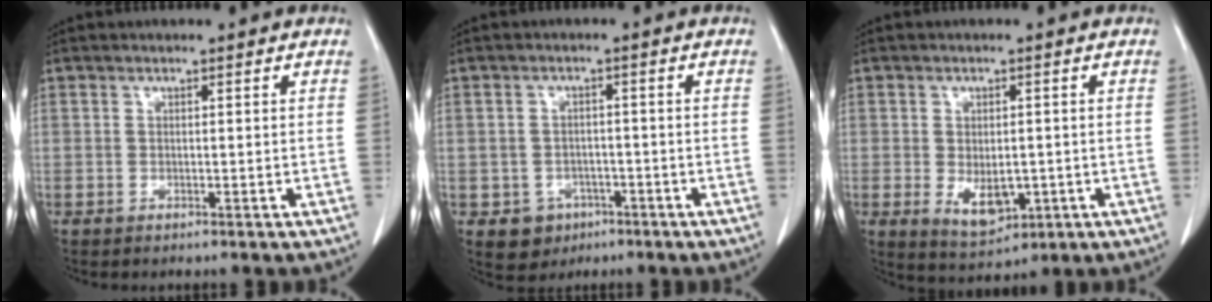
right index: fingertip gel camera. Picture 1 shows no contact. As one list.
[{"total": 5.1, "force": [-2.4, 4.3, 1.2], "torque": [-0.011, 0.009, -0.025]}, {"total": 7.6, "force": [-1.7, 4.3, 6.0], "torque": [-0.108, -0.008, -0.009]}]